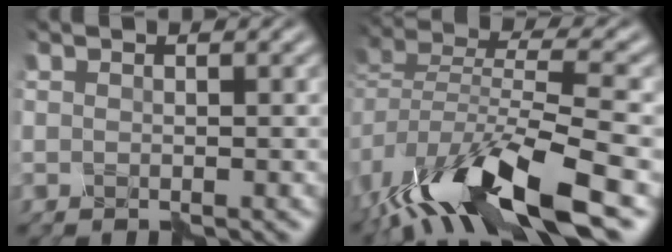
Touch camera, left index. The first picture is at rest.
{"total": 12.1, "force": [-7.0, 4.4, 8.7], "torque": [-0.176, -0.010, -0.124]}